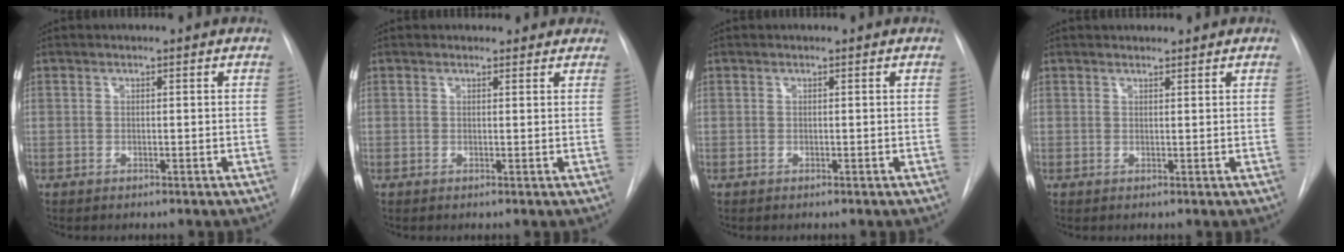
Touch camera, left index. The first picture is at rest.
{"total": 2.9, "force": [2.4, 1.5, 0.2], "torque": [0.009, -0.002, 0.013]}
{"total": 0.0}
{"total": 1.9, "force": [1.7, 0.5, 0.6], "torque": [-0.006, 0.013, 0.025]}